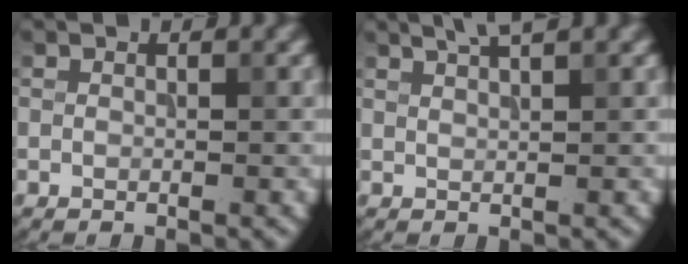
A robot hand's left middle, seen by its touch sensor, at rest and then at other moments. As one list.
[{"total": 2.7, "force": [2.0, 0.6, 1.7], "torque": [-0.009, 0.010, 0.017]}]